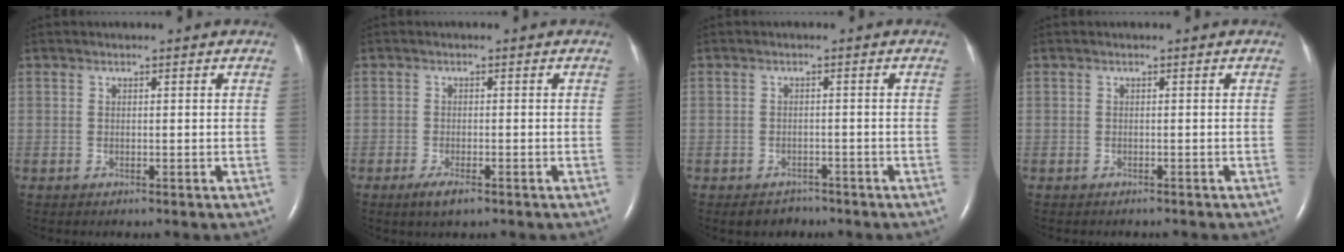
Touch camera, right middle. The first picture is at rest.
{"total": 2.7, "force": [-1.7, 0.7, 2.0], "torque": [-0.046, -0.005, -0.031]}
{"total": 2.6, "force": [-2.1, 1.6, 0.2], "torque": [-0.008, 0.004, -0.026]}
{"total": 1.3, "force": [-1.1, 0.4, 0.4], "torque": [-0.013, -0.002, -0.012]}